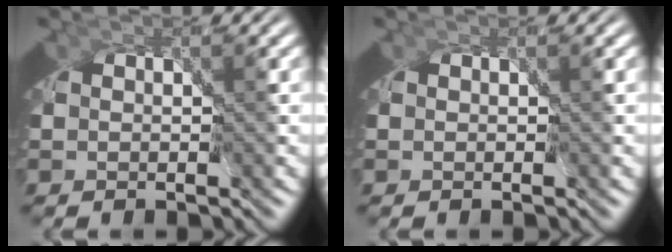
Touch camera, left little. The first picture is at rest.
{"total": 0.0}